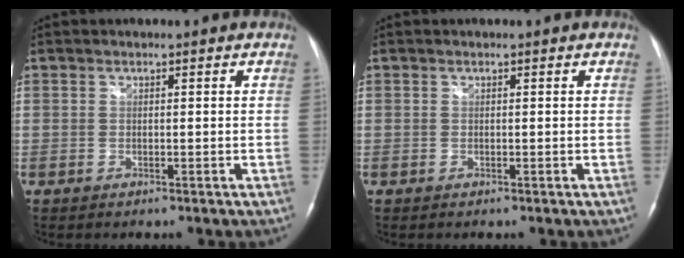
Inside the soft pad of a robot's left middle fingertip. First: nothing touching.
{"total": 0.0}